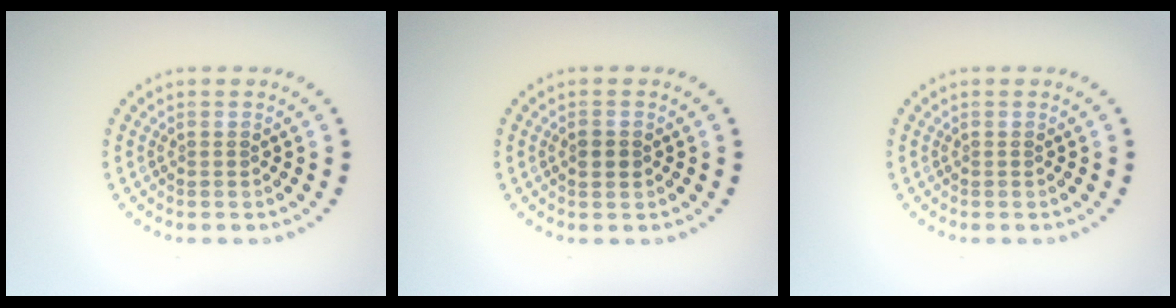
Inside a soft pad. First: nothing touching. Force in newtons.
{"total": 1.7, "press": 1.7, "slide": 0.1}
{"total": 0.0}